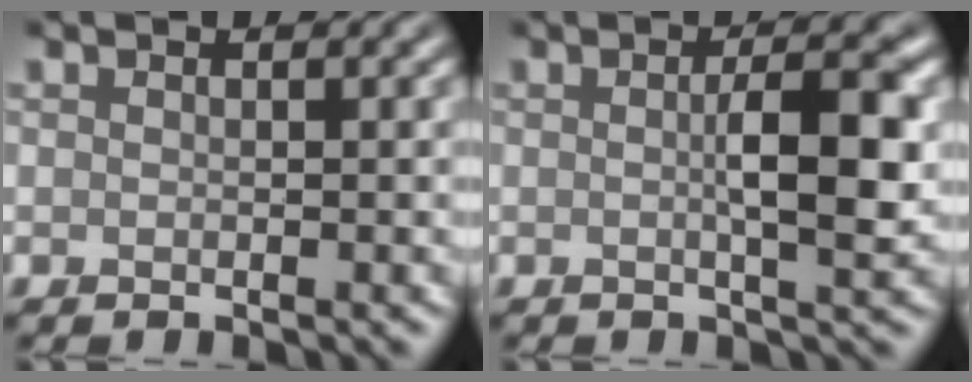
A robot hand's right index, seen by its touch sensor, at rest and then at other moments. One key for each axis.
{"total": 4.4, "fx": 0.1, "fy": 0.8, "fz": 4.3, "tx": -0.067, "ty": 0.003, "tz": 0.002}